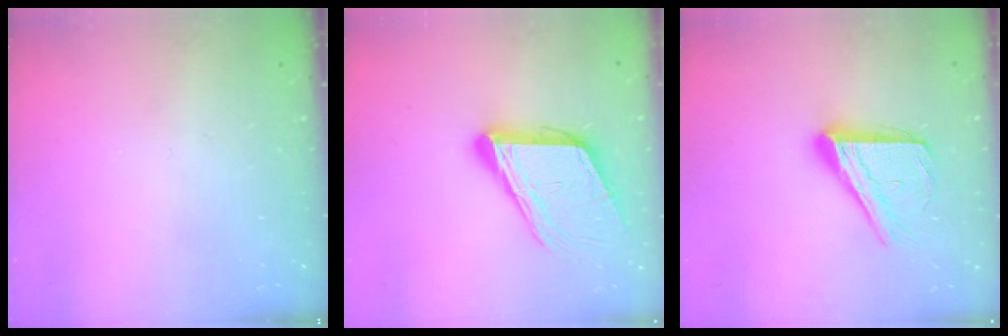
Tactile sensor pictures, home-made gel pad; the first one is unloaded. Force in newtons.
{"total": 16.0, "press": 15.6, "slide": 3.7}
{"total": 17.9, "press": 17.8, "slide": 1.9}